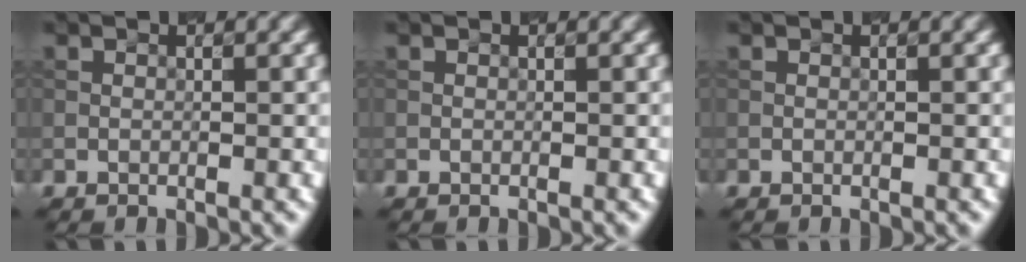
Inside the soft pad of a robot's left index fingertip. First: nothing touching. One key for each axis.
{"total": 0.0}
{"total": 0.0}